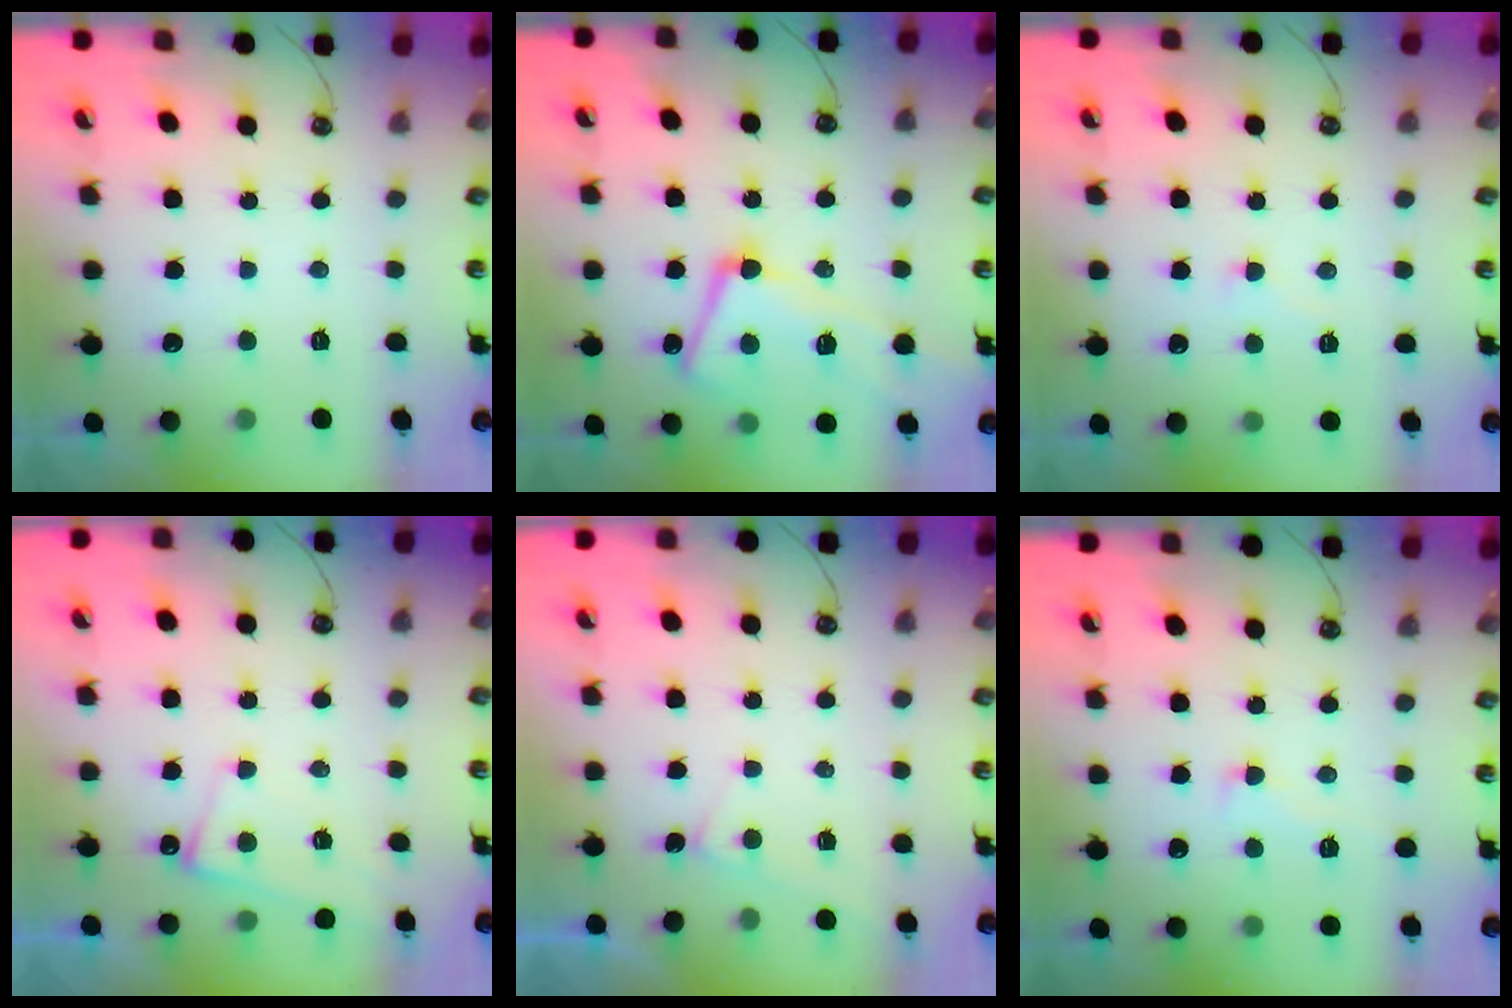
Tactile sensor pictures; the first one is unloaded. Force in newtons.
{"total": 9.0, "press": 8.9, "slide": 1.5}
{"total": 2.8, "press": 2.7, "slide": 0.7}
{"total": 4.1, "press": 4.1, "slide": 0.5}
{"total": 2.2, "press": 2.2, "slide": 0.2}
{"total": 0.9, "press": 0.4, "slide": 0.8}